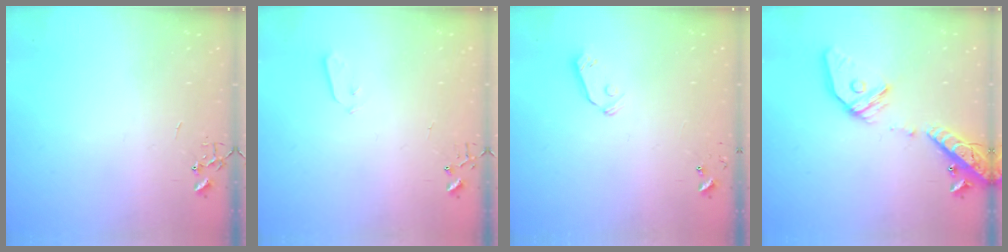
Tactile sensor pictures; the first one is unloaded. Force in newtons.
{"total": 2.5, "press": 2.5, "slide": 0.4}
{"total": 5.9, "press": 5.8, "slide": 1.0}
{"total": 18.3, "press": 17.9, "slide": 3.6}